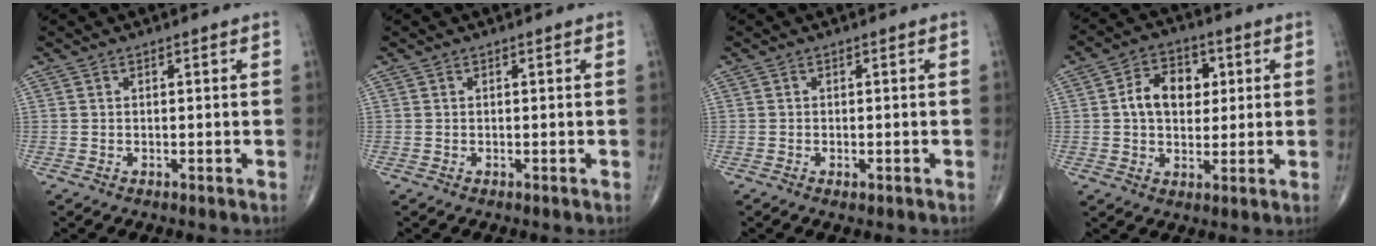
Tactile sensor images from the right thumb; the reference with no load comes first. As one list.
[{"total": 0.0}, {"total": 1.0, "force": [-0.5, 0.4, 0.8], "torque": [-0.012, -0.001, -0.007]}, {"total": 9.9, "force": [1.7, 7.0, 6.8], "torque": [-0.082, 0.009, 0.023]}]